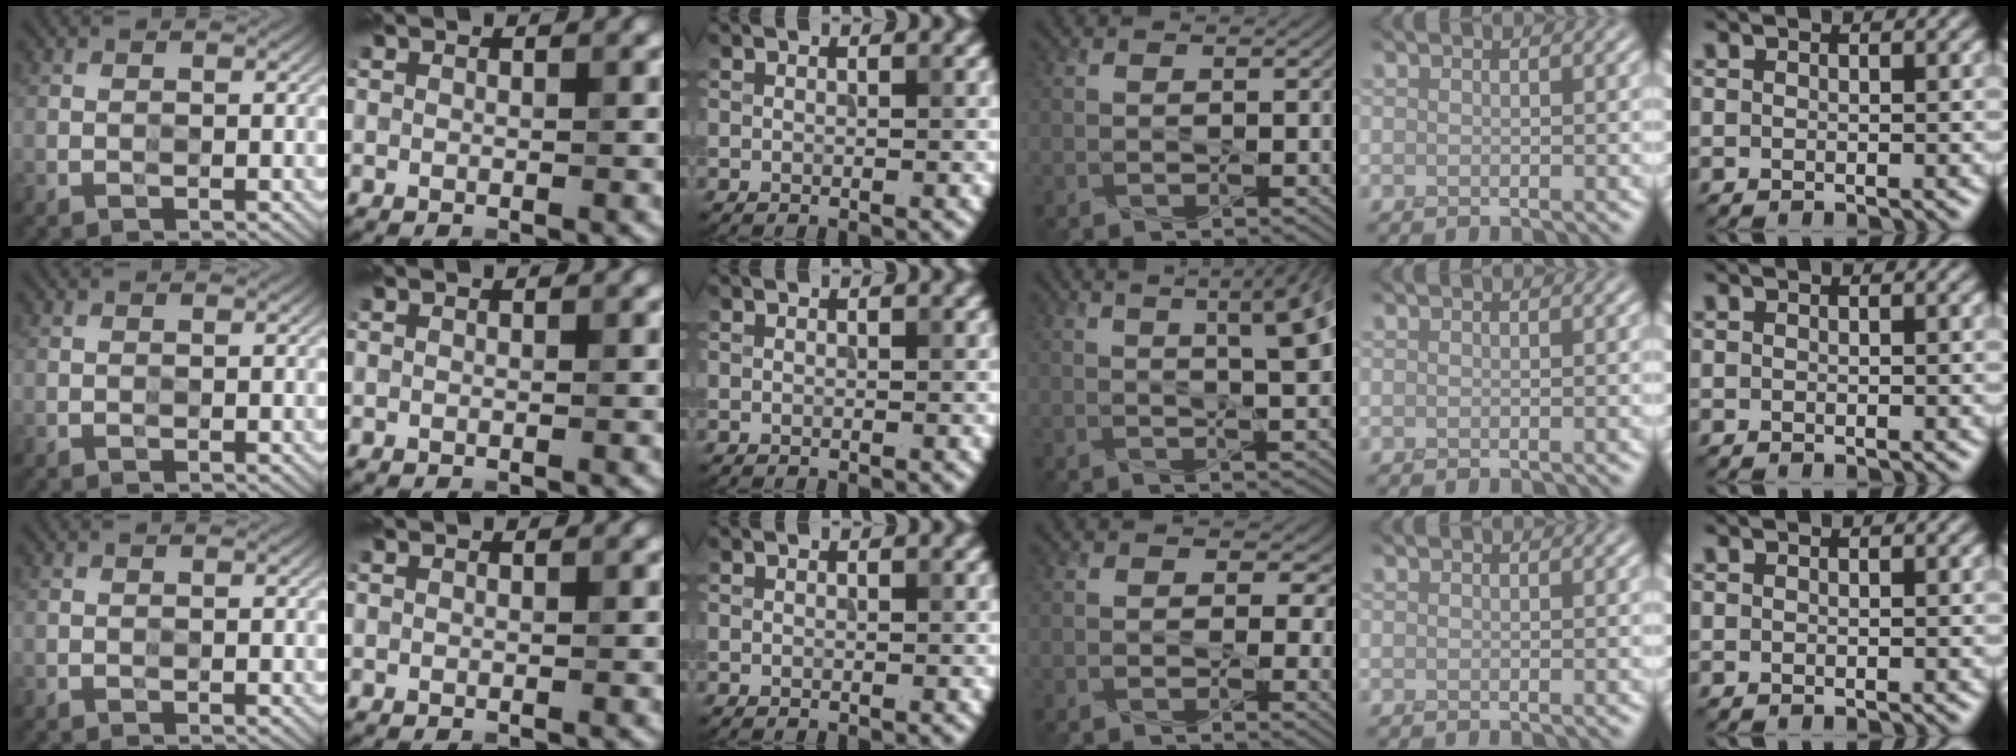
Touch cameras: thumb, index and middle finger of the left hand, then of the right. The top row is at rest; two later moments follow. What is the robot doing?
{"motion": "press", "object": "syringe"}